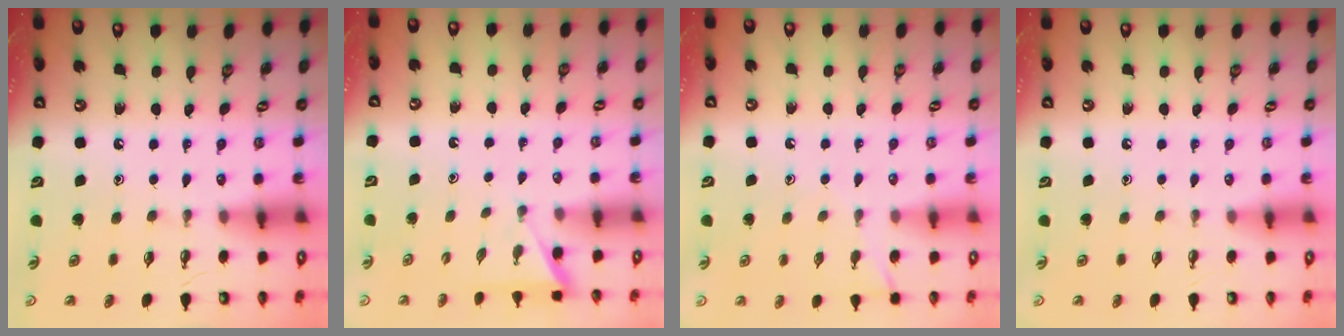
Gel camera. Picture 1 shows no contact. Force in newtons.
{"total": 2.5, "press": 2.5, "slide": 0.2}
{"total": 5.9, "press": 5.9, "slide": 0.6}
{"total": 0.0}